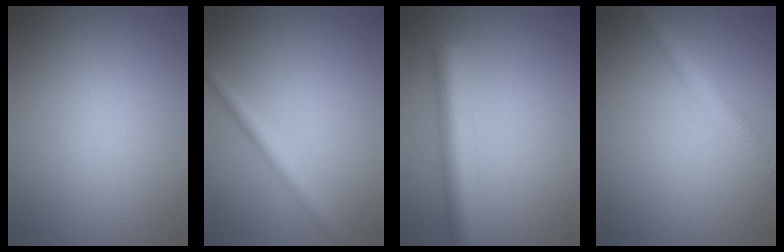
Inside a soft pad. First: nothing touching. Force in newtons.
{"total": 1.9, "press": 1.9, "slide": 0.1}
{"total": 5.7, "press": 5.7, "slide": 0.1}
{"total": 3.1, "press": 3.1, "slide": 0.2}